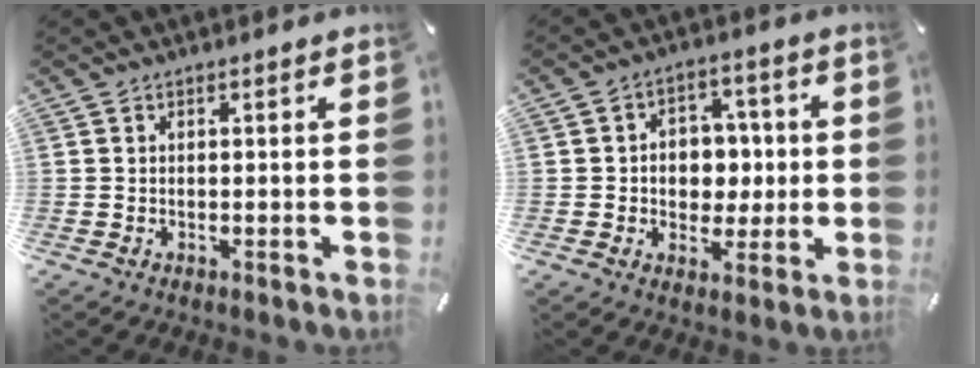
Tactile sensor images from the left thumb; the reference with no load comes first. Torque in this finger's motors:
{"motor_torque": [1.40, 1.39, 0.59, -0.25, 0.07]}